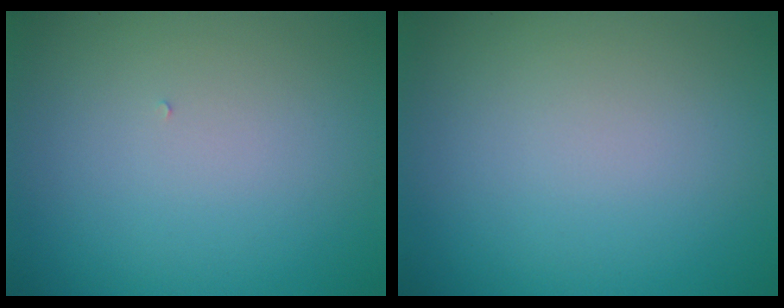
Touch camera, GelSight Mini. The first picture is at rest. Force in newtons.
{"total": 0.0}